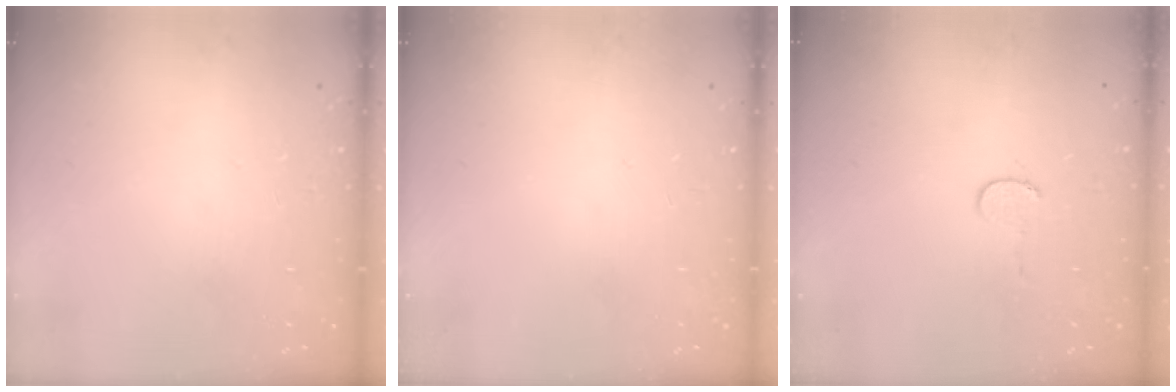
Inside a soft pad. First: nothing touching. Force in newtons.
{"total": 0.0}
{"total": 3.7, "press": 3.7, "slide": 0.4}